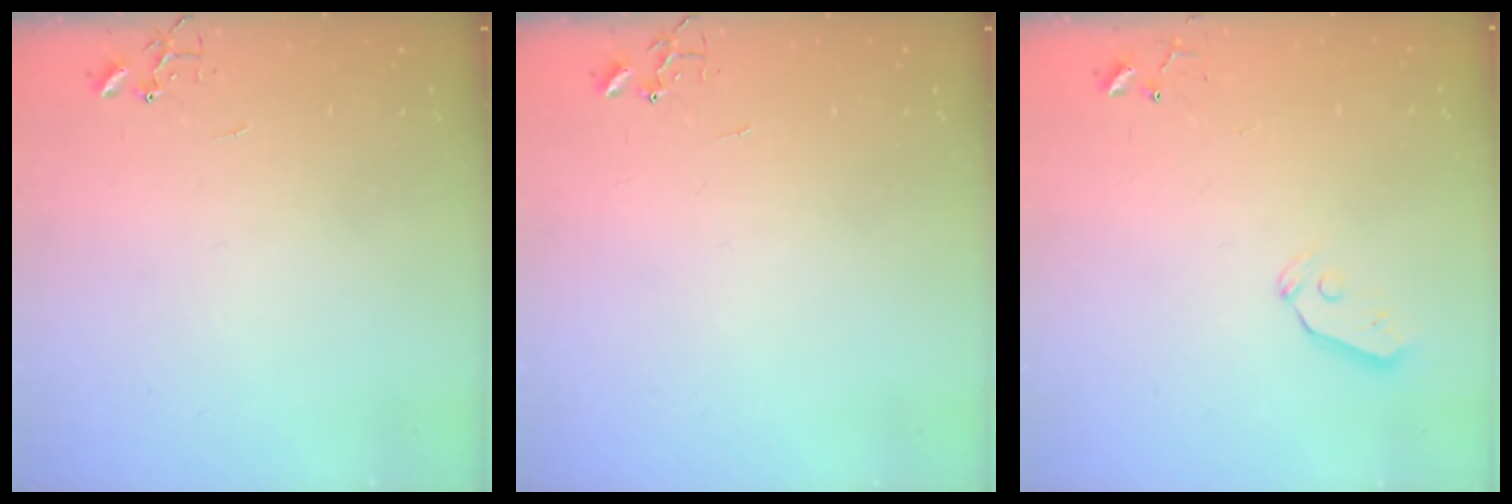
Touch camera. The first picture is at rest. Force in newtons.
{"total": 0.0}
{"total": 4.9, "press": 4.8, "slide": 0.8}